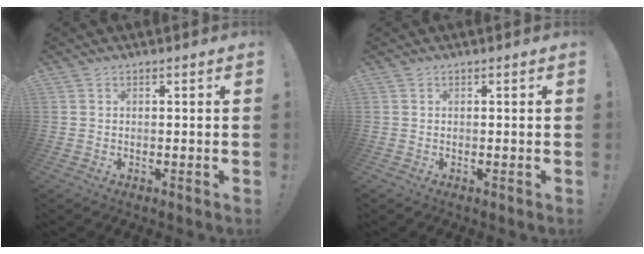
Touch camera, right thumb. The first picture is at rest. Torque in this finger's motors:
{"motor_torque": [-0.04, -0.04, -0.03, 0.03, 0.00]}